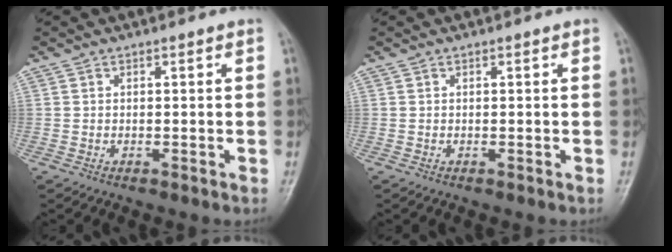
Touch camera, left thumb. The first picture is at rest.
{"total": 0.0}